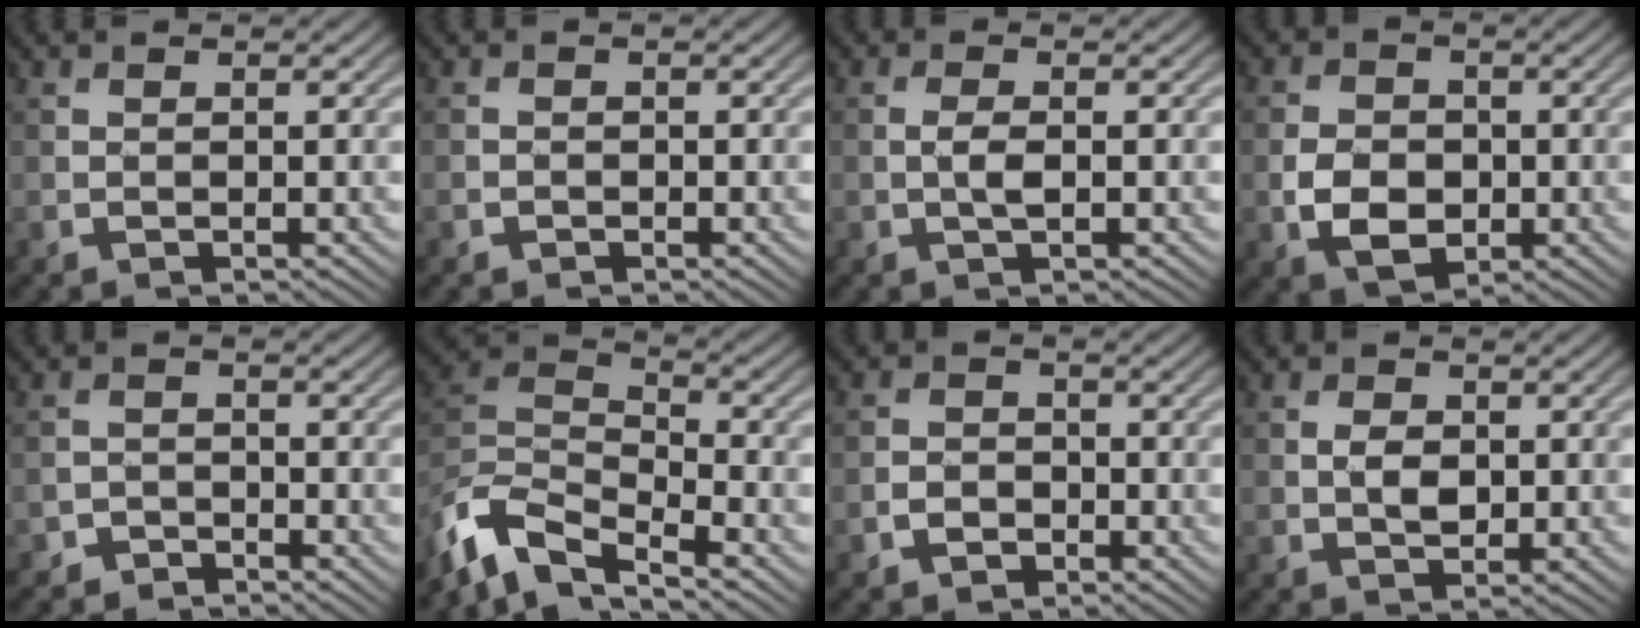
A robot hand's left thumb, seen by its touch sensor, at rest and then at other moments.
{"total": 0.7, "force": [-0.5, 0.5, 0.0], "torque": [0.001, -0.006, -0.011]}
{"total": 2.0, "force": [-0.4, 0.6, 1.9], "torque": [-0.044, 0.000, -0.010]}
{"total": 5.2, "force": [-1.3, 3.9, 3.3], "torque": [-0.069, -0.010, -0.026]}
{"total": 2.1, "force": [-1.8, 1.1, 0.0], "torque": [0.006, 0.005, -0.040]}
{"total": 9.5, "force": [-7.3, 3.0, 5.4], "torque": [-0.118, -0.008, -0.160]}
{"total": 2.5, "force": [-1.5, 1.8, 1.0], "torque": [-0.013, 0.000, -0.034]}
{"total": 2.5, "force": [-0.1, 1.7, 1.8], "torque": [-0.037, -0.003, -0.003]}